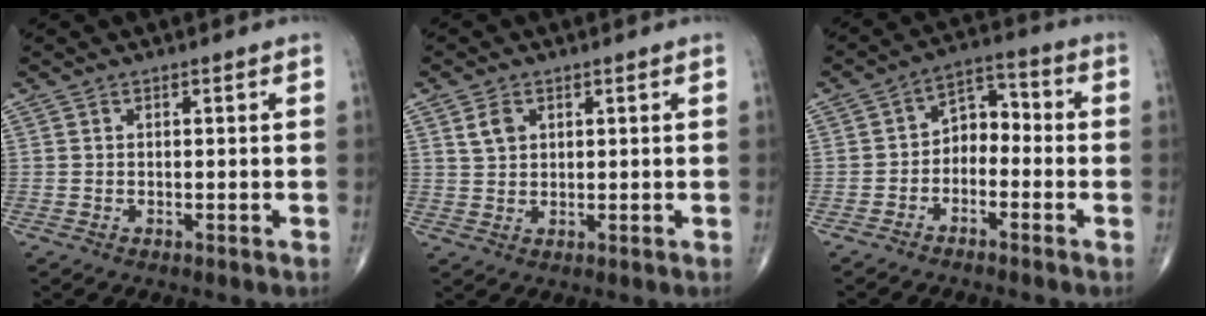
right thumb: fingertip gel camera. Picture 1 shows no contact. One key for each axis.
{"total": 3.2, "fx": 1.4, "fy": 2.2, "fz": 1.8, "tx": -0.026, "ty": -0.003, "tz": 0.031}
{"total": 6.4, "fx": -2.2, "fy": 4.5, "fz": 4.0, "tx": -0.040, "ty": 0.043, "tz": -0.052}